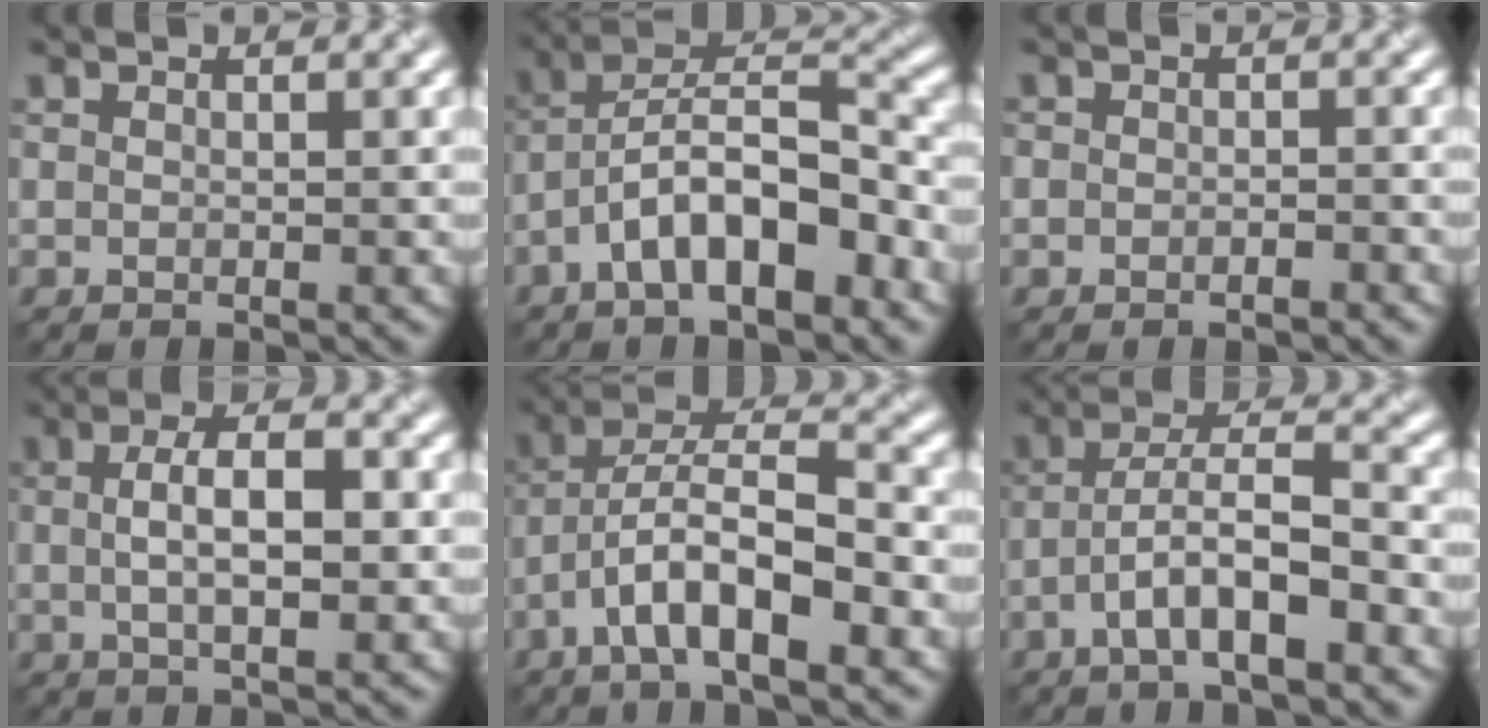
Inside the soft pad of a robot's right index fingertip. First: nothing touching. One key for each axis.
{"total": 8.4, "fx": -4.7, "fy": 2.8, "fz": 6.4, "tx": -0.109, "ty": 0.033, "tz": -0.075}
{"total": 1.2, "fx": -1.2, "fy": -0.1, "fz": -0.1, "tx": -0.005, "ty": 0.004, "tz": -0.009}
{"total": 4.4, "fx": -0.2, "fy": 1.2, "fz": 4.2, "tx": -0.074, "ty": 0.013, "tz": 0.005}
{"total": 7.8, "fx": -4.0, "fy": 2.2, "fz": 6.3, "tx": -0.112, "ty": 0.026, "tz": -0.064}
{"total": 5.9, "fx": -3.2, "fy": 1.3, "fz": 4.7, "tx": -0.088, "ty": 0.020, "tz": -0.045}